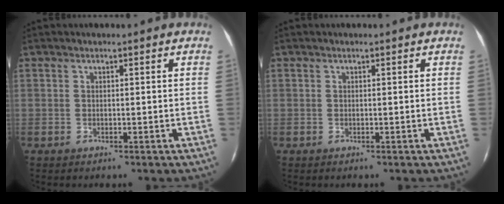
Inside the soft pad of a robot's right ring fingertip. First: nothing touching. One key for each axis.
{"total": 0.0}